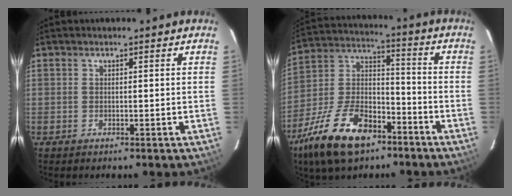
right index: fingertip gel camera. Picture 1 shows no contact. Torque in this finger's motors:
{"motor_torque": [1.19, -0.94, 1.01, 0.16]}